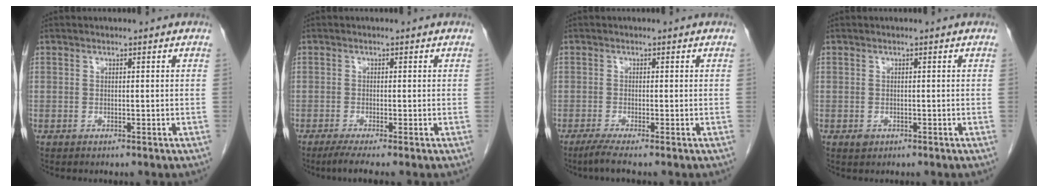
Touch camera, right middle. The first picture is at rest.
{"total": 3.2, "force": [-2.2, -0.3, 2.3], "torque": [-0.045, -0.012, -0.043]}
{"total": 2.6, "force": [-1.8, -0.4, 1.8], "torque": [-0.044, -0.011, -0.040]}
{"total": 0.7, "force": [-0.2, 0.6, 0.3], "torque": [-0.006, 0.000, 0.001]}